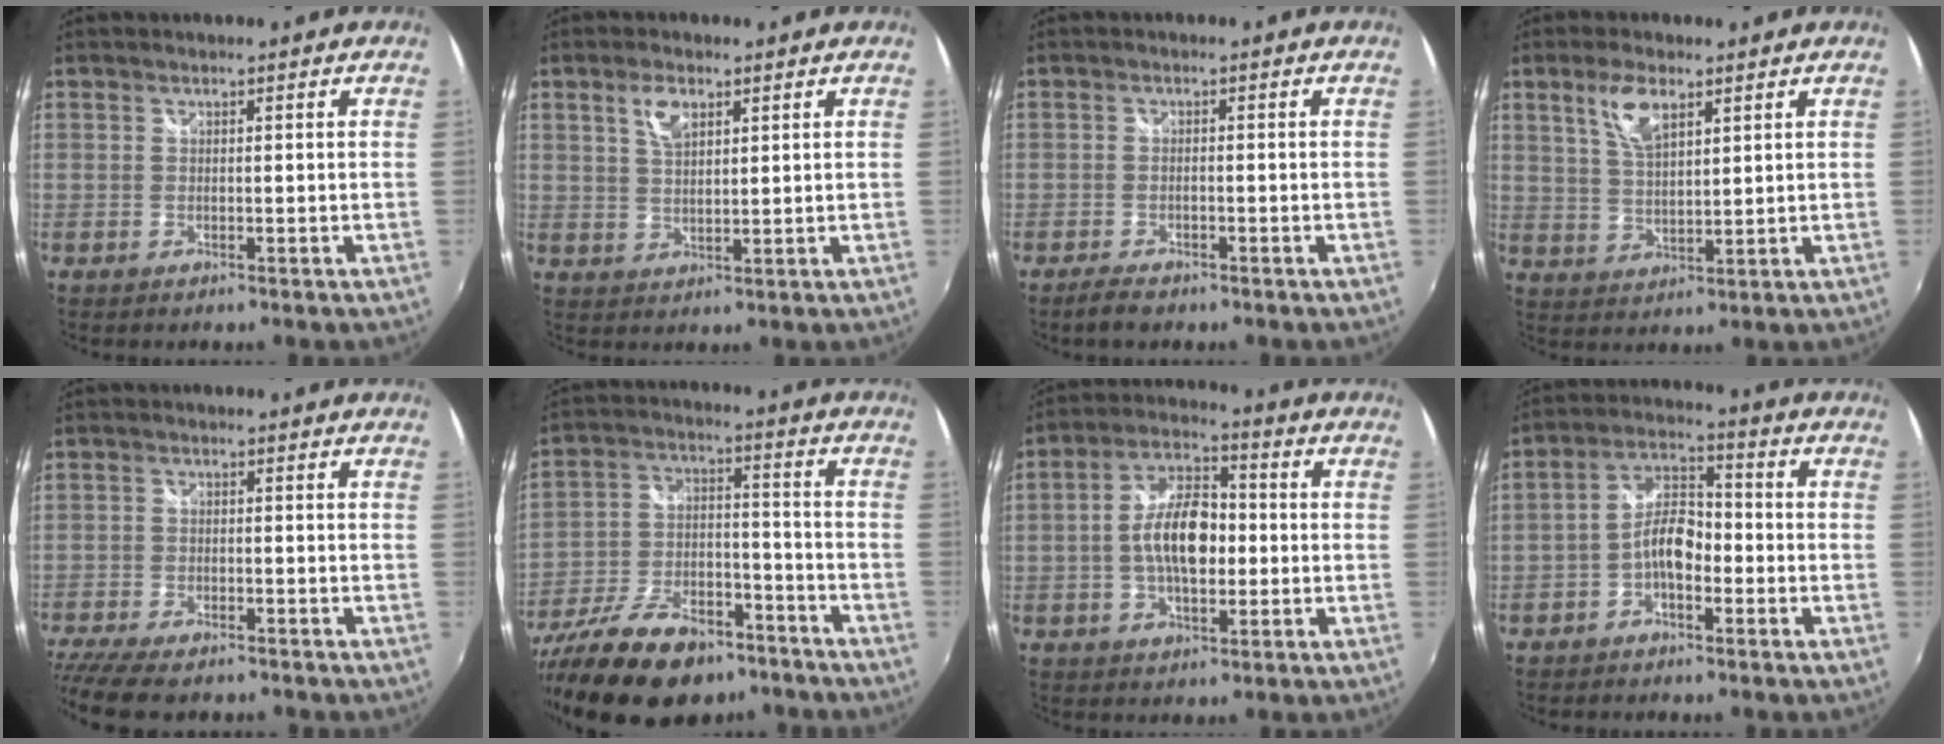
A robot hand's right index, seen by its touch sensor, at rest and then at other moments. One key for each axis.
{"total": 4.7, "fx": 2.4, "fy": 2.3, "fz": 3.4, "tx": -0.059, "ty": 0.006, "tz": 0.045}
{"total": 3.9, "fx": -2.9, "fy": 1.3, "fz": 2.2, "tx": -0.055, "ty": -0.010, "tz": -0.052}
{"total": 6.7, "fx": 3.6, "fy": 2.6, "fz": 5.0, "tx": -0.095, "ty": 0.007, "tz": 0.071}
{"total": 12.8, "fx": -10.5, "fy": 3.9, "fz": 6.2, "tx": -0.157, "ty": -0.041, "tz": -0.182}
{"total": 23.3, "fx": -16.4, "fy": 10.4, "fz": 12.8, "tx": -0.256, "ty": -0.014, "tz": -0.261}
{"total": 10.9, "fx": -1.3, "fy": 5.4, "fz": 9.3, "tx": -0.180, "ty": 0.015, "tz": -0.024}
{"total": 6.9, "fx": -2.9, "fy": 3.5, "fz": 5.1, "tx": -0.103, "ty": 0.019, "tz": -0.054}